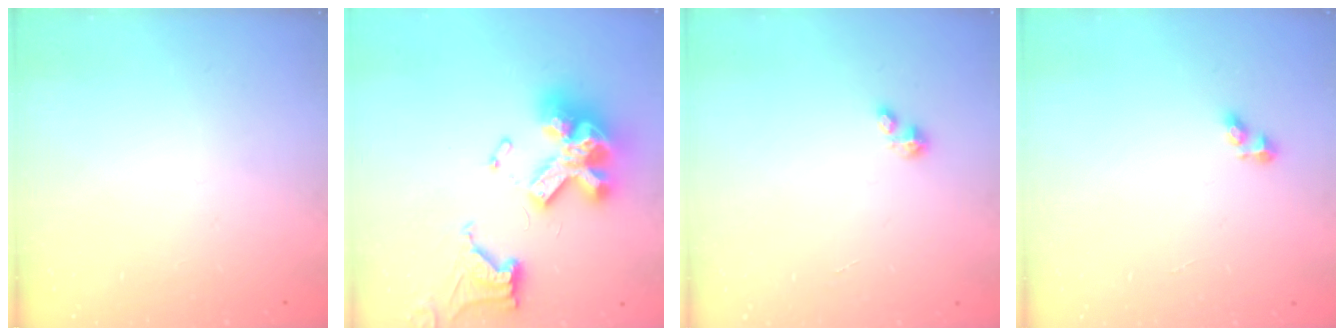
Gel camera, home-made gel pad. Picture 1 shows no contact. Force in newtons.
{"total": 20.1, "press": 20.0, "slide": 2.1}
{"total": 0.9, "press": 0.9, "slide": 0.3}
{"total": 2.6, "press": 2.6, "slide": 0.2}